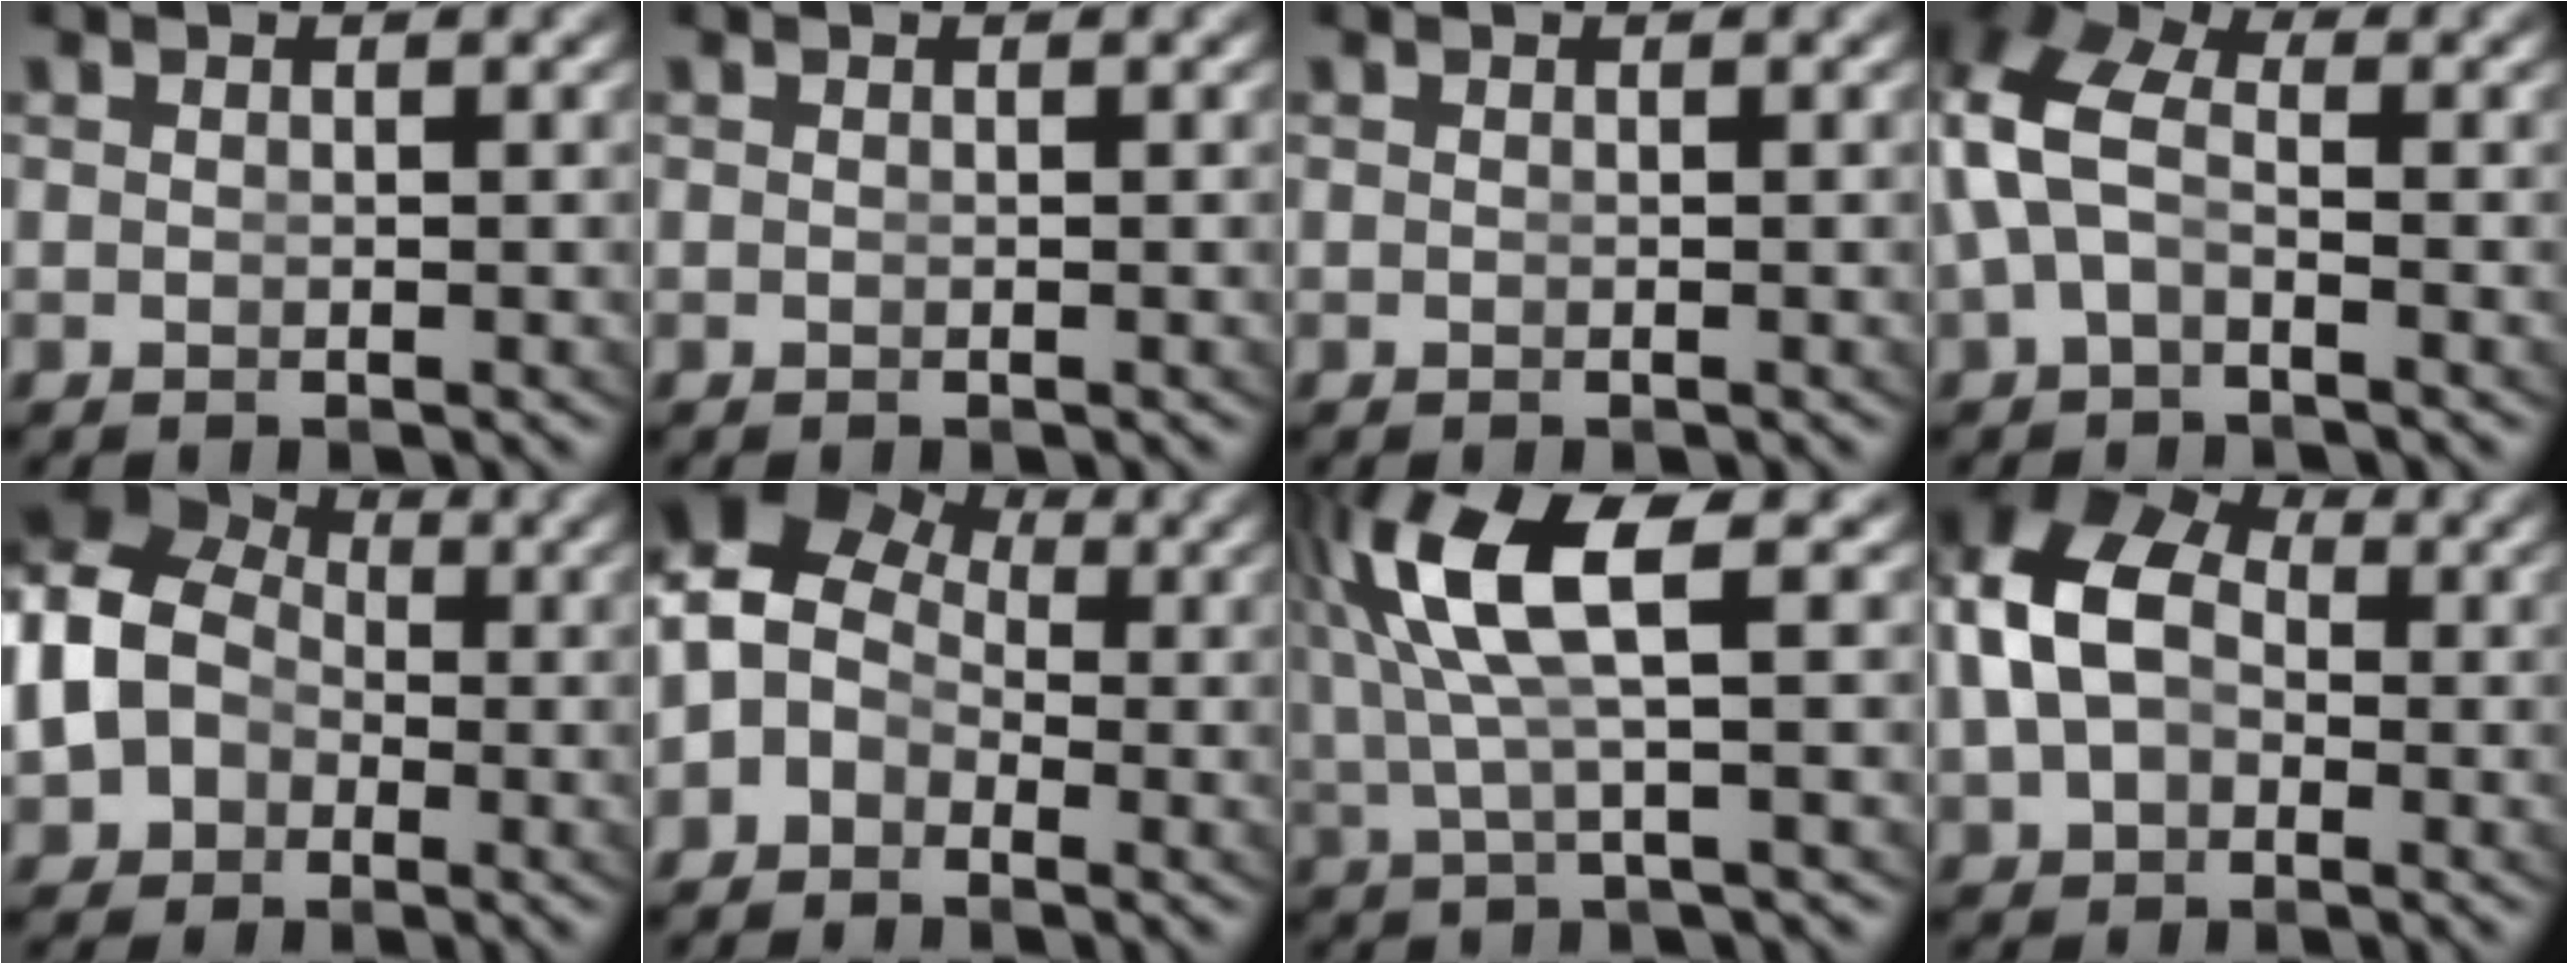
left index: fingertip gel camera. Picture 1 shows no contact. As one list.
[{"total": 1.2, "force": [-0.3, -1.0, -0.4], "torque": [0.011, -0.014, 0.008]}, {"total": 0.0}, {"total": 5.3, "force": [0.5, 3.9, 3.5], "torque": [-0.100, -0.008, 0.007]}, {"total": 10.5, "force": [0.4, 9.4, 4.6], "torque": [-0.139, -0.026, 0.011]}, {"total": 8.9, "force": [1.8, 7.5, 4.5], "torque": [-0.100, -0.009, 0.021]}, {"total": 7.4, "force": [2.1, 2.4, 6.7], "torque": [-0.146, -0.003, 0.042]}, {"total": 10.6, "force": [1.9, 8.4, 6.2], "torque": [-0.143, -0.006, 0.027]}]